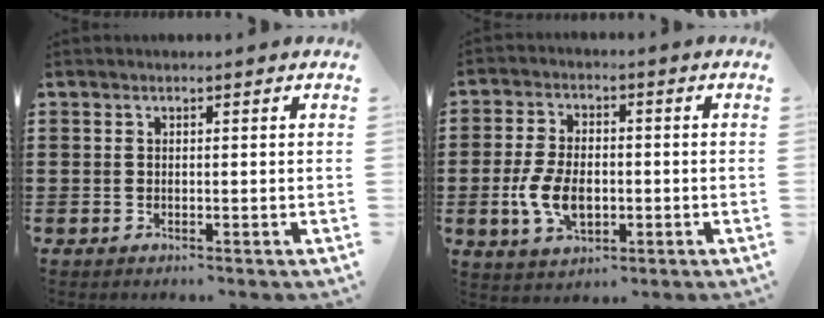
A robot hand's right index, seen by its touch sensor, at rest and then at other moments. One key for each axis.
{"total": 7.1, "fx": -1.4, "fy": 4.1, "fz": 5.6, "tx": -0.127, "ty": -0.002, "tz": -0.027}